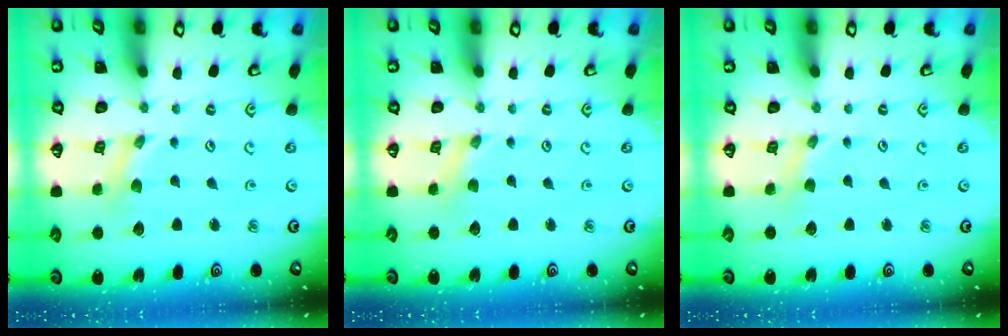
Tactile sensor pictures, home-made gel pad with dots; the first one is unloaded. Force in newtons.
{"total": 0.0}
{"total": 0.5, "press": 0.5, "slide": 0.1}